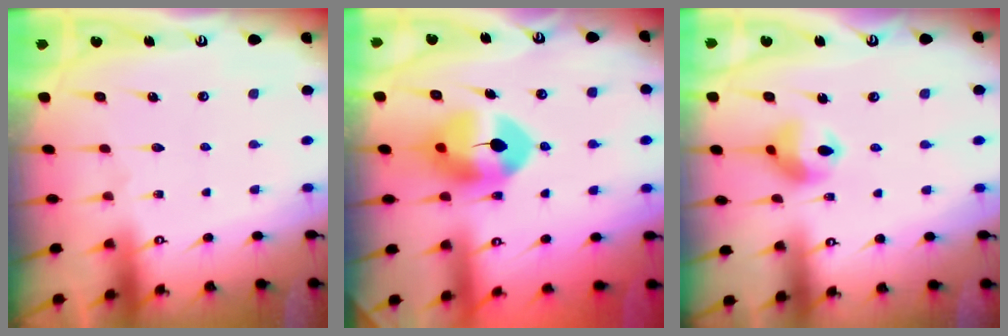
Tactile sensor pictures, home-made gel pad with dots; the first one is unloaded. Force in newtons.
{"total": 9.5, "press": 9.3, "slide": 1.8}
{"total": 10.1, "press": 10.0, "slide": 1.3}